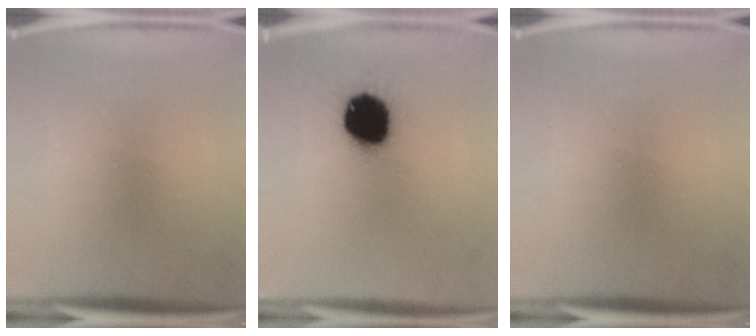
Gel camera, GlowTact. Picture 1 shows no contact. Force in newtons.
{"total": 16.7}
{"total": 0.0}